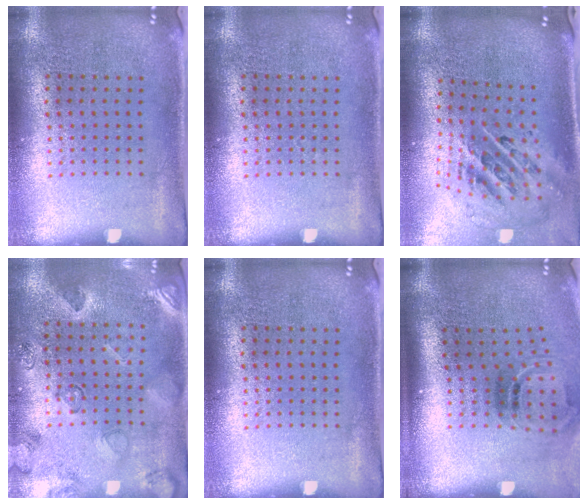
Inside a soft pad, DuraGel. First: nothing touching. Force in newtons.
{"total": 0.0}
{"total": 2.3, "press": 1.6, "slide": 1.7}
{"total": 2.3, "press": 1.9, "slide": 1.3}
{"total": 0.0}
{"total": 1.6, "press": 1.0, "slide": 1.2}